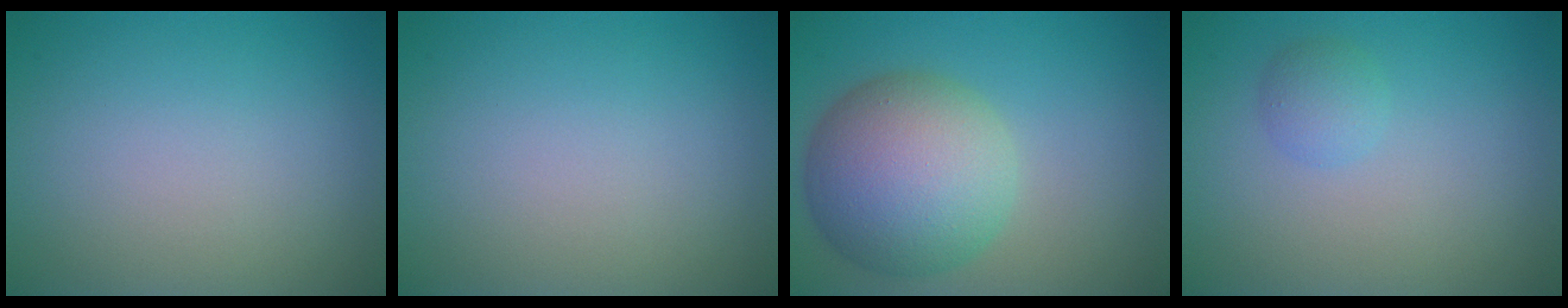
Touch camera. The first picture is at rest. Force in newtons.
{"total": 0.0}
{"total": 9.4, "press": 9.4, "slide": 0.4}
{"total": 1.5, "press": 1.5, "slide": 0.1}